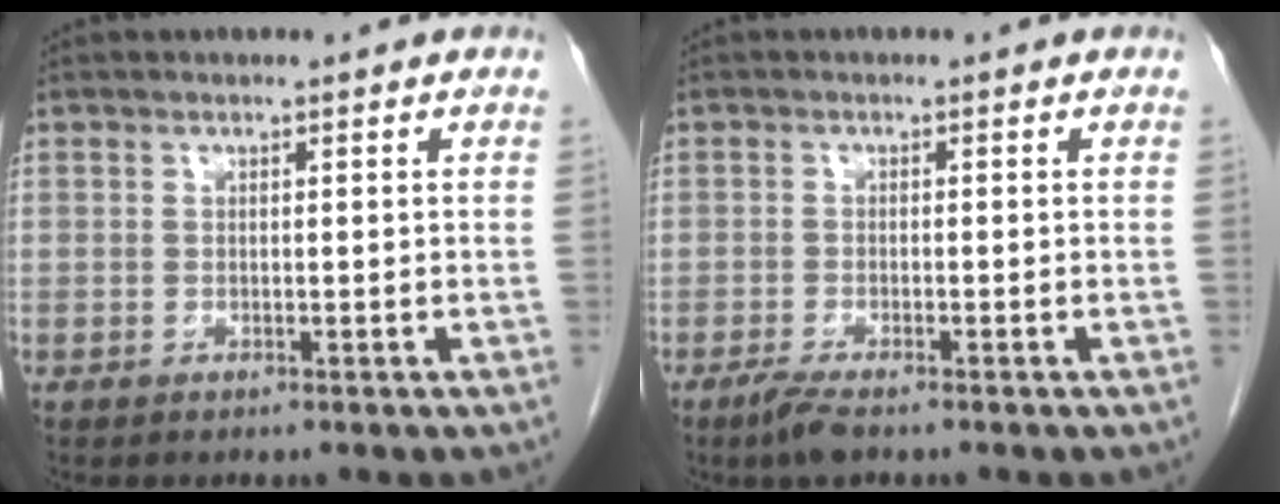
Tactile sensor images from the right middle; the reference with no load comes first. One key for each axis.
{"total": 2.9, "fx": -2.1, "fy": 0.4, "fz": 1.9, "tx": -0.046, "ty": -0.008, "tz": -0.042}